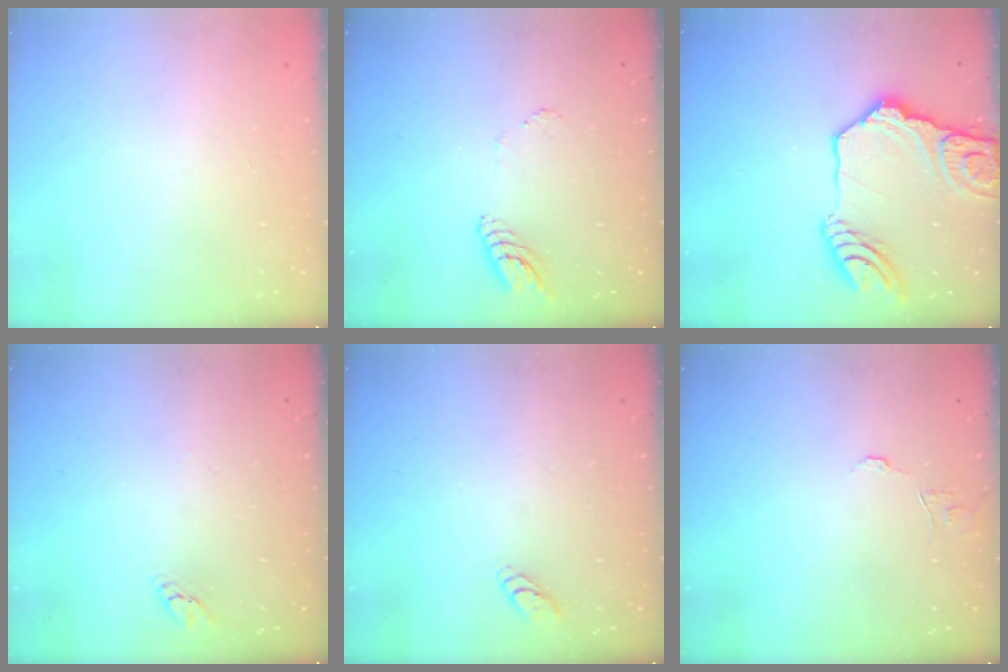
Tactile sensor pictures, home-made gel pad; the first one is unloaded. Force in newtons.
{"total": 6.8, "press": 6.7, "slide": 0.7}
{"total": 20.6, "press": 20.4, "slide": 2.7}
{"total": 2.2, "press": 2.2, "slide": 0.2}
{"total": 2.8, "press": 2.8, "slide": 0.3}
{"total": 6.4, "press": 6.4, "slide": 0.5}